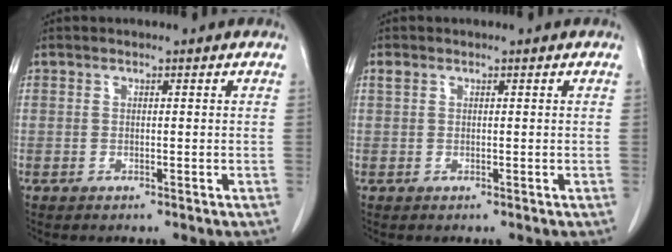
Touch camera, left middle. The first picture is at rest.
{"total": 0.7, "force": [0.5, 0.4, 0.3], "torque": [-0.010, 0.012, 0.012]}